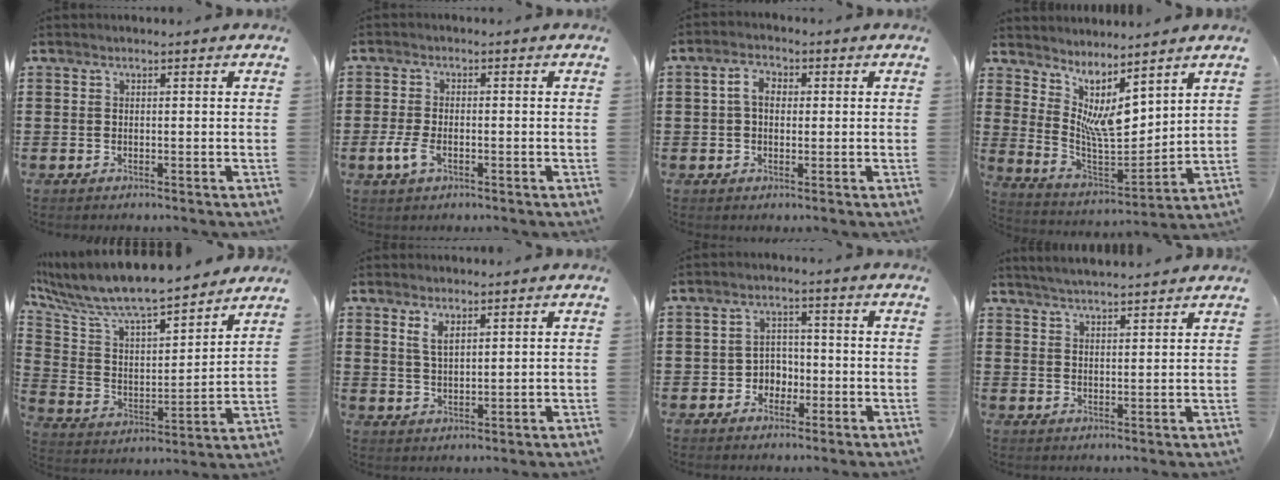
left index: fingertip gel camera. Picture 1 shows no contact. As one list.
[{"total": 3.8, "force": [-1.5, 1.9, 2.9], "torque": [-0.072, -0.003, -0.032]}, {"total": 3.9, "force": [0.4, 2.7, 2.9], "torque": [-0.064, 0.015, 0.001]}, {"total": 7.1, "force": [4.4, 2.3, 5.1], "torque": [-0.115, -0.029, 0.079]}, {"total": 8.4, "force": [7.7, 1.1, 3.3], "torque": [-0.101, -0.062, 0.128]}, {"total": 2.9, "force": [1.8, 1.1, 1.9], "torque": [-0.042, 0.004, 0.033]}, {"total": 3.4, "force": [-1.6, 2.8, 1.1], "torque": [-0.031, 0.006, -0.036]}, {"total": 3.3, "force": [3.2, -0.3, 0.4], "torque": [-0.017, -0.010, 0.059]}]